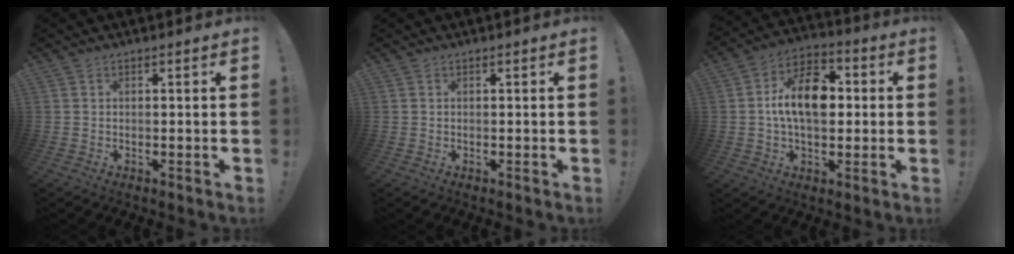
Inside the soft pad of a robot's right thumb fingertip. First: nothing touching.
{"total": 0.0}
{"total": 14.6, "force": [0.9, 9.0, 11.4], "torque": [-0.191, 0.011, 0.016]}